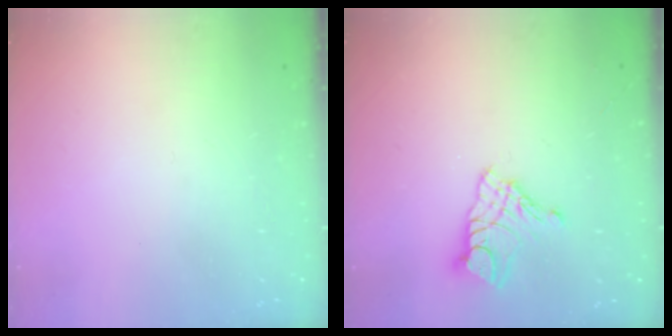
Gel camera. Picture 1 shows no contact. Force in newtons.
{"total": 9.2, "press": 9.2, "slide": 0.5}